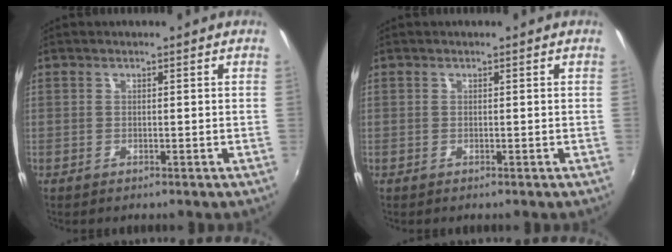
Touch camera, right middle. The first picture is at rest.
{"total": 0.0}